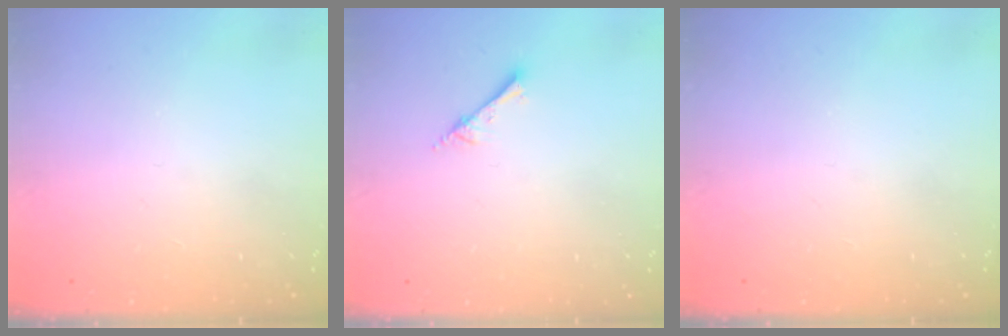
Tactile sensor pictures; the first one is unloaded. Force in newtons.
{"total": 2.5, "press": 2.5, "slide": 0.2}
{"total": 0.0}